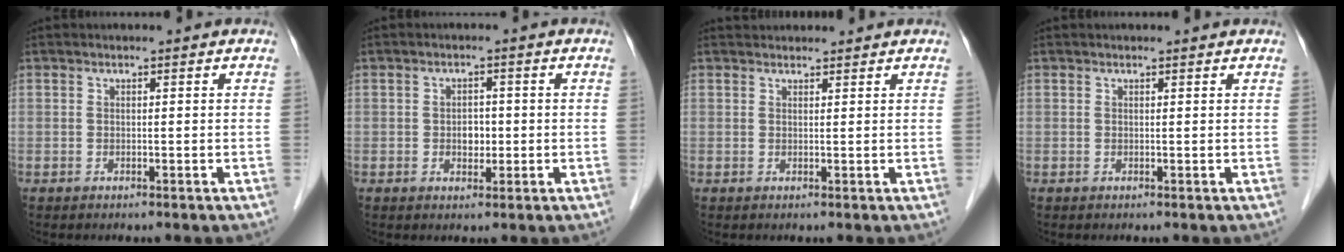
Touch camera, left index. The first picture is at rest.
{"total": 2.4, "force": [-0.3, 1.7, 1.7], "torque": [-0.024, 0.004, -0.002]}
{"total": 3.3, "force": [3.2, 0.8, 0.4], "torque": [-0.004, 0.031, 0.046]}
{"total": 1.0, "force": [1.0, 0.1, 0.1], "torque": [-0.010, 0.008, 0.013]}